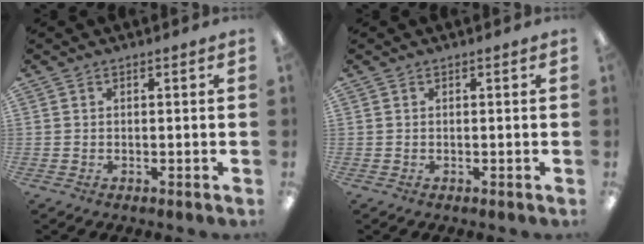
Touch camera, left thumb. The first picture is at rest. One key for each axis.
{"total": 0.0}